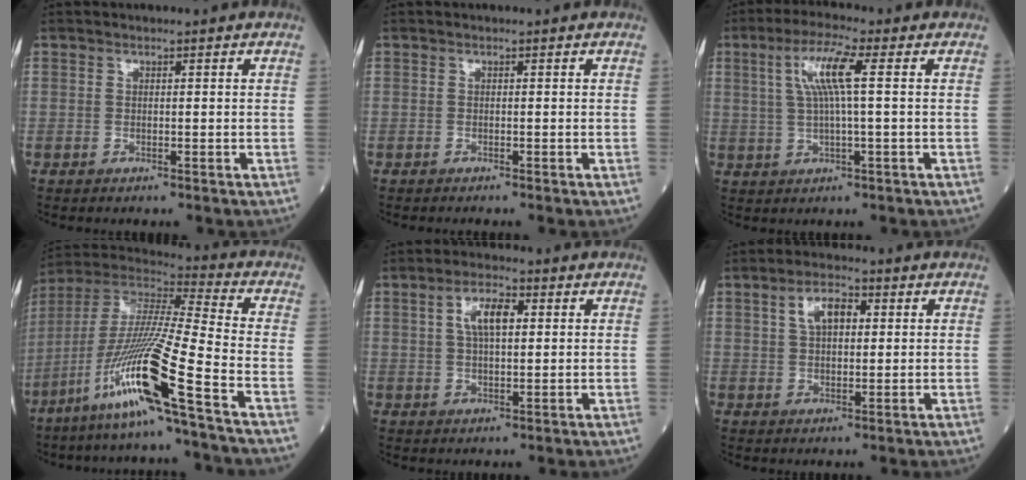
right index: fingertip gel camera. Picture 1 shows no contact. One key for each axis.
{"total": 0.5, "fx": -0.4, "fy": -0.2, "fz": 0.2, "tx": 0.001, "ty": 0.001, "tz": -0.009}
{"total": 7.1, "fx": 1.7, "fy": 0.0, "fz": 6.9, "tx": -0.138, "ty": 0.011, "tz": 0.035}
{"total": 18.2, "fx": -9.0, "fy": -1.2, "fz": 15.7, "tx": -0.335, "ty": -0.037, "tz": -0.180}
{"total": 5.7, "fx": 1.7, "fy": 2.1, "fz": 5.1, "tx": -0.098, "ty": 0.012, "tz": 0.032}
{"total": 5.5, "fx": 1.8, "fy": 2.7, "fz": 4.5, "tx": -0.083, "ty": 0.015, "tz": 0.034}